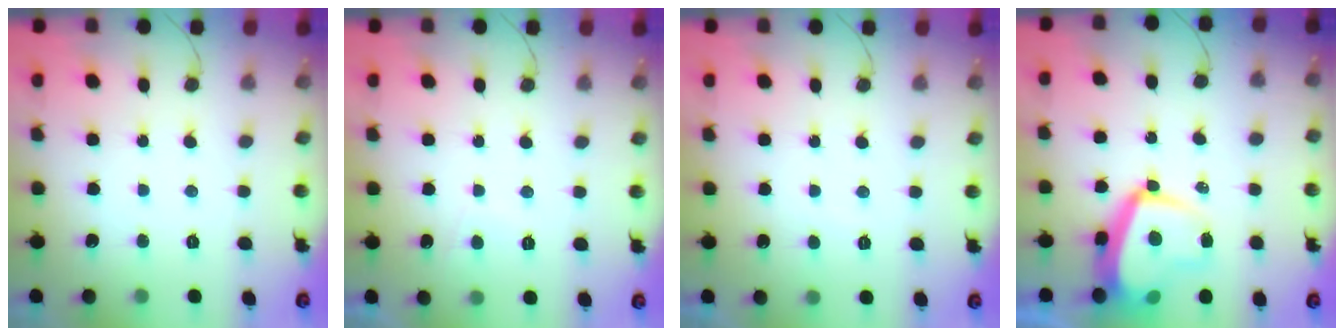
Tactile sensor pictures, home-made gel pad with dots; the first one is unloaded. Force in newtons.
{"total": 0.9, "press": 0.7, "slide": 0.5}
{"total": 0.0}
{"total": 11.4, "press": 11.4, "slide": 0.9}